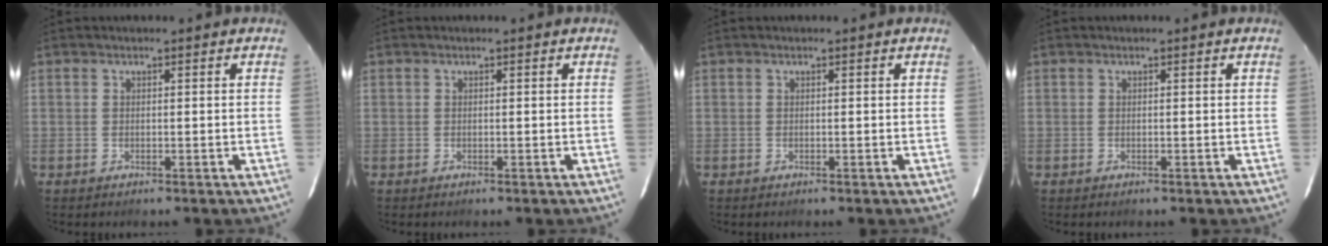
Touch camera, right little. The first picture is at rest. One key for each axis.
{"total": 0.0}
{"total": 0.0}
{"total": 0.0}